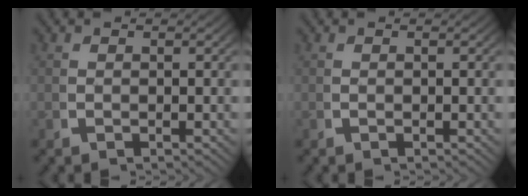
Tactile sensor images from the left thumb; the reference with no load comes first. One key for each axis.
{"total": 0.0}